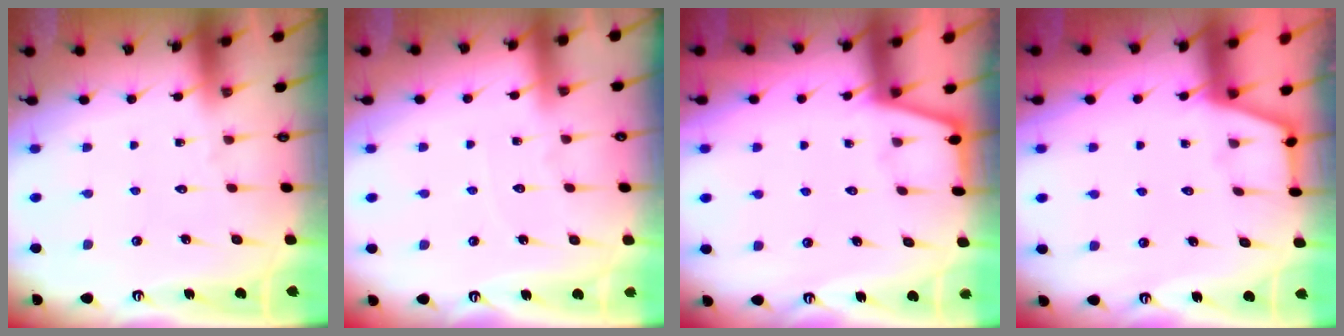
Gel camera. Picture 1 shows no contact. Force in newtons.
{"total": 2.4, "press": 2.3, "slide": 0.4}
{"total": 1.9, "press": 1.9, "slide": 0.2}
{"total": 2.1, "press": 2.1, "slide": 0.3}